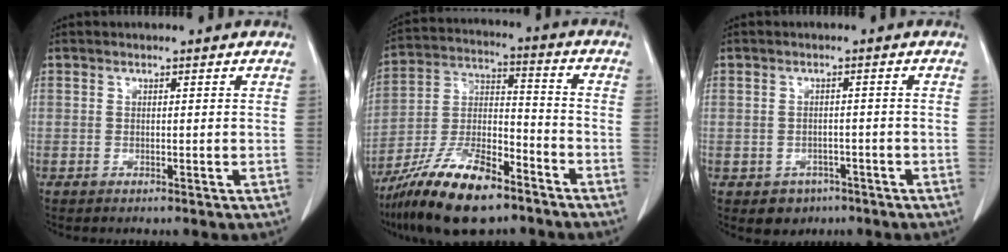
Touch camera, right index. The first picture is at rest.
{"total": 17.8, "force": [-12.4, 5.4, 11.6], "torque": [-0.243, -0.009, -0.226]}
{"total": 4.0, "force": [-2.2, 3.2, 0.9], "torque": [-0.008, 0.008, -0.022]}